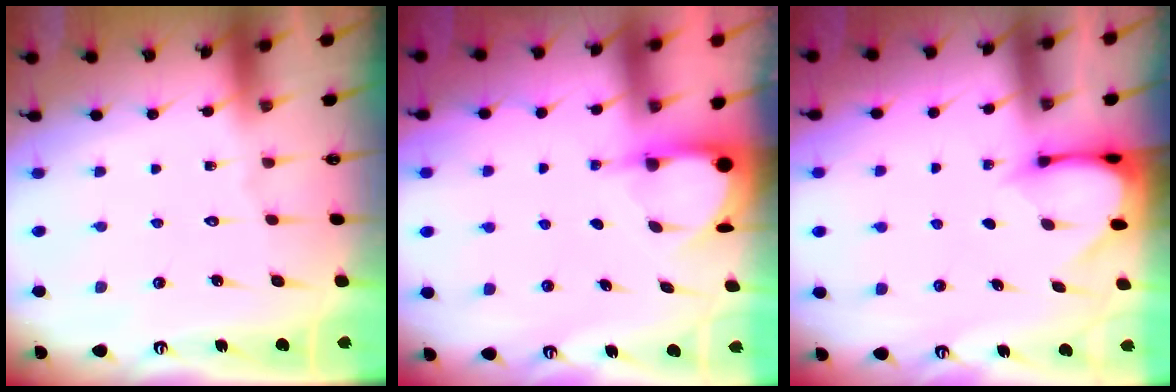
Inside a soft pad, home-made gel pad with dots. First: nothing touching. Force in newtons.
{"total": 3.9, "press": 3.9, "slide": 0.3}
{"total": 3.1, "press": 3.1, "slide": 0.2}